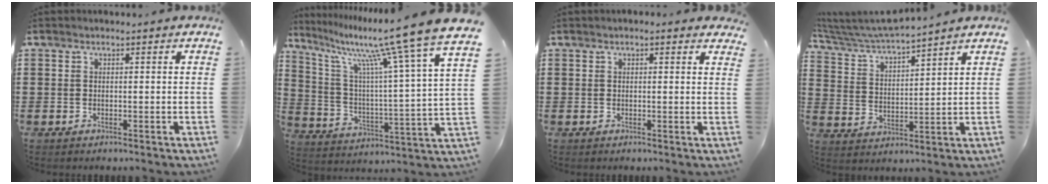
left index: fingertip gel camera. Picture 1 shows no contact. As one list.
[{"total": 12.6, "force": [10.3, -0.2, 7.3], "torque": [-0.161, -0.077, 0.158]}, {"total": 0.9, "force": [0.5, 0.4, 0.6], "torque": [-0.011, 0.005, 0.009]}, {"total": 5.7, "force": [5.4, 0.1, 1.7], "torque": [-0.058, -0.035, 0.091]}]